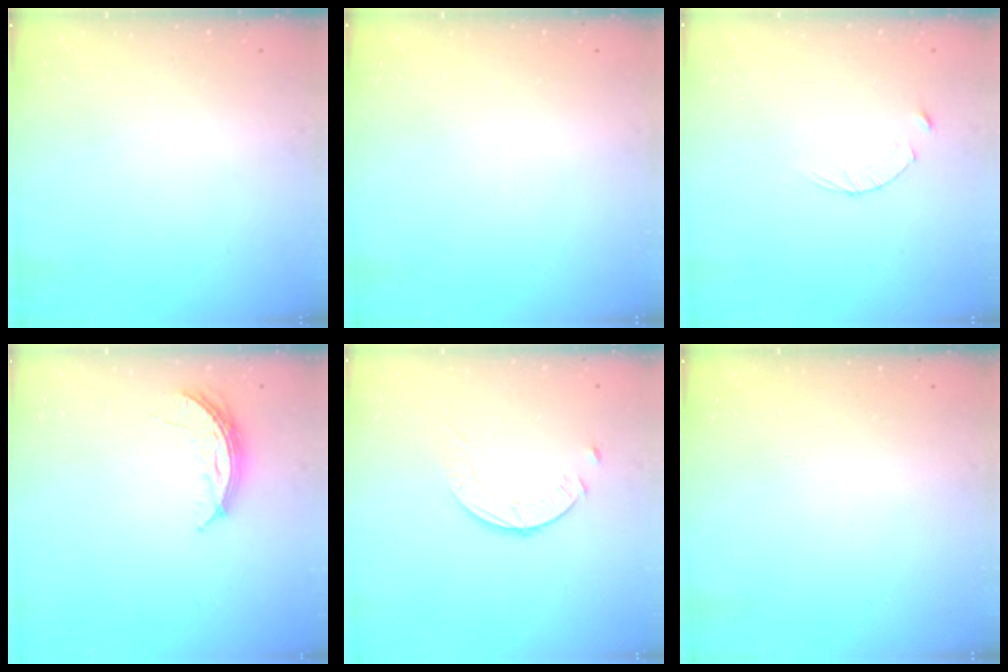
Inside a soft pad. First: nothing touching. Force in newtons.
{"total": 0.0}
{"total": 2.8, "press": 2.8, "slide": 0.4}
{"total": 5.9, "press": 5.9, "slide": 0.4}
{"total": 3.9, "press": 3.9, "slide": 0.4}
{"total": 0.0}